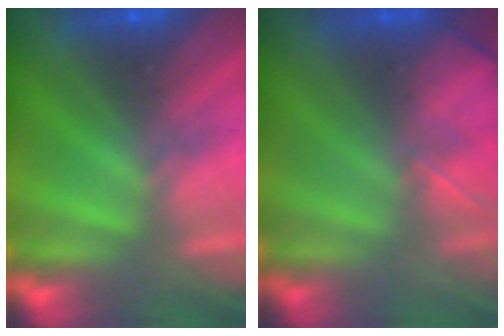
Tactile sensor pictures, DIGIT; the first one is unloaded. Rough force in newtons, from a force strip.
{"total": 2.0}